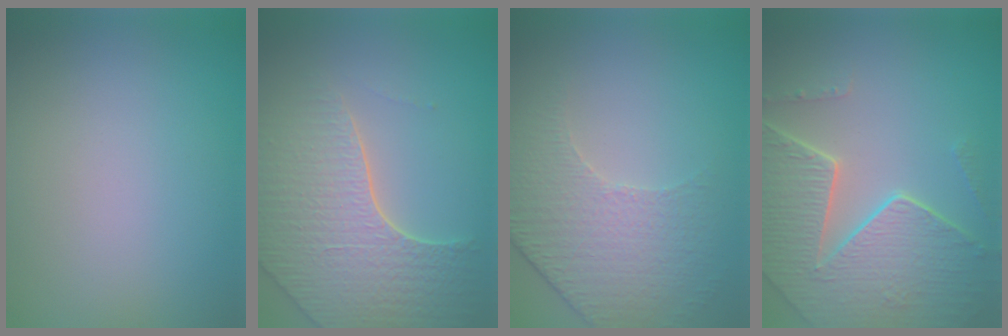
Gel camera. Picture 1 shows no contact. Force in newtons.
{"total": 7.0, "press": 5.6, "slide": 4.2}
{"total": 4.5, "press": 3.6, "slide": 2.7}
{"total": 7.9, "press": 5.7, "slide": 5.4}